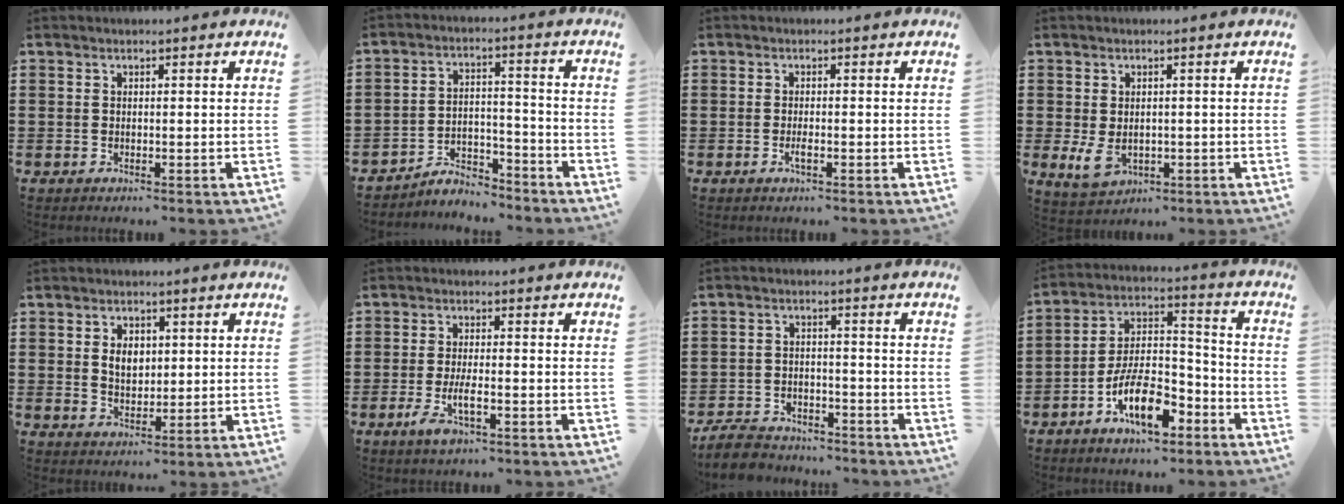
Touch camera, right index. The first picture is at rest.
{"total": 5.2, "force": [-5.0, 1.0, 1.0], "torque": [-0.025, 0.006, -0.100]}
{"total": 1.3, "force": [-0.5, 0.2, 1.1], "torque": [-0.021, -0.003, -0.009]}
{"total": 3.7, "force": [-0.4, 2.4, 2.7], "torque": [-0.067, -0.005, -0.009]}
{"total": 3.8, "force": [0.8, 2.6, 2.6], "torque": [-0.043, 0.005, 0.009]}
{"total": 4.7, "force": [-1.9, 1.0, 4.1], "torque": [-0.088, -0.011, -0.038]}
{"total": 5.4, "force": [-5.1, 1.2, 1.1], "torque": [-0.029, 0.007, -0.101]}
{"total": 11.4, "force": [-6.6, 4.6, 8.1], "torque": [-0.158, 0.012, -0.120]}